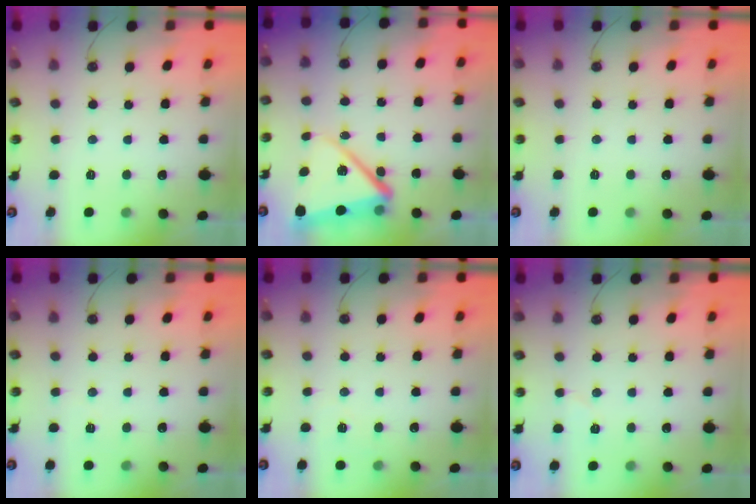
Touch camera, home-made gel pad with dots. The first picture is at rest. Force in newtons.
{"total": 13.7, "press": 13.7, "slide": 1.1}
{"total": 0.0}
{"total": 10.4, "press": 2.6, "slide": 10.0}
{"total": 10.2, "press": 3.5, "slide": 9.6}
{"total": 3.7, "press": 3.5, "slide": 0.9}